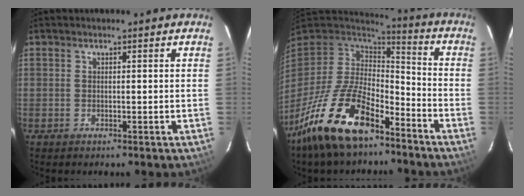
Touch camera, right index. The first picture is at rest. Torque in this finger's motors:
{"motor_torque": [1.65, -0.49, 1.05, 0.21]}